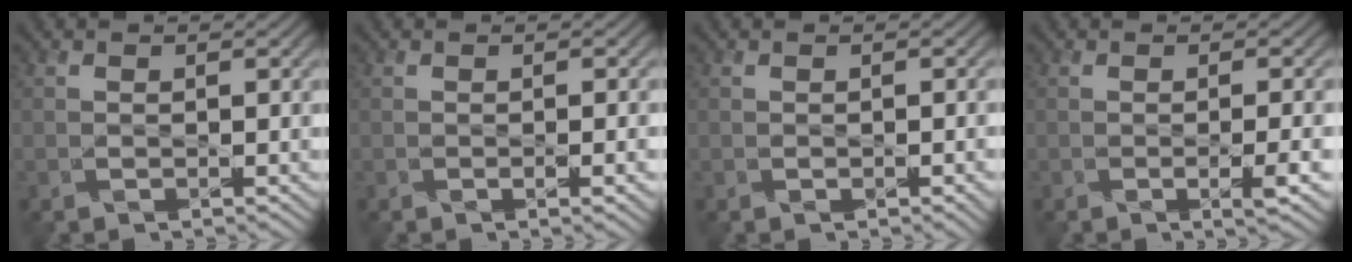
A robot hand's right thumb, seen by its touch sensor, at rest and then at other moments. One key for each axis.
{"total": 2.2, "fx": -0.4, "fy": 0.4, "fz": 2.2, "tx": -0.033, "ty": -0.001, "tz": -0.006}
{"total": 1.4, "fx": -0.4, "fy": 0.6, "fz": 1.2, "tx": -0.021, "ty": -0.005, "tz": -0.002}
{"total": 3.2, "fx": -0.6, "fy": 0.5, "fz": 3.1, "tx": -0.050, "ty": 0.001, "tz": -0.011}